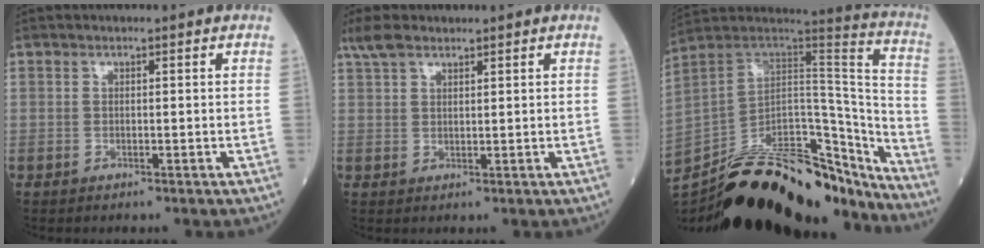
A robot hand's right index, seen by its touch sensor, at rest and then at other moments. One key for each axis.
{"total": 3.8, "fx": 3.0, "fy": 1.3, "fz": 1.9, "tx": -0.048, "ty": 0.014, "tz": 0.064}
{"total": 34.5, "fx": -27.5, "fy": 10.5, "fz": 18.0, "tx": -0.328, "ty": -0.021, "tz": -0.416}